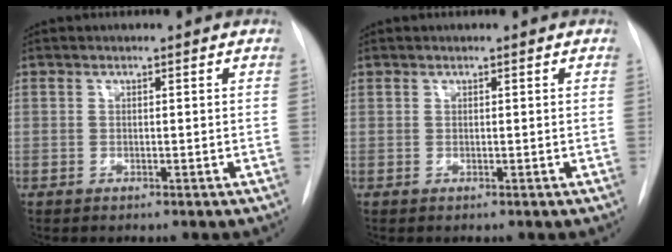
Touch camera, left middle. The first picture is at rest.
{"total": 0.0}